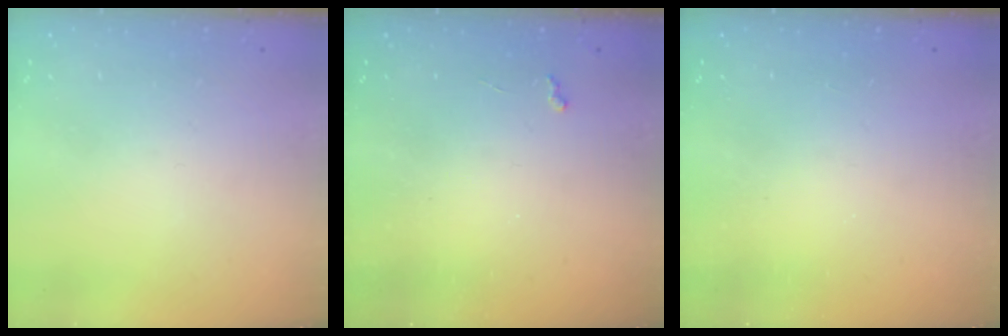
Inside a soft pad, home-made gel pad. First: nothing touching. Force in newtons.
{"total": 2.6, "press": 2.6, "slide": 0.5}
{"total": 0.6, "press": 0.6, "slide": 0.2}